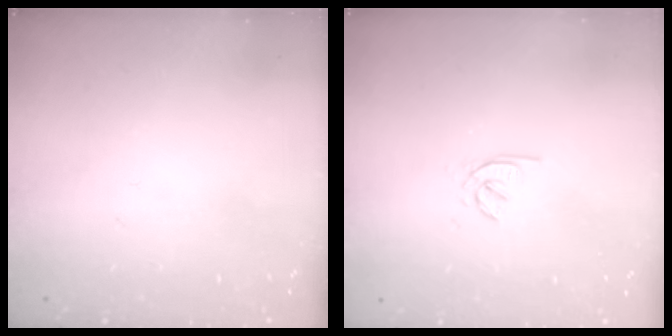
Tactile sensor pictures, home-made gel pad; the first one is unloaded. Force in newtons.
{"total": 1.8, "press": 1.8, "slide": 0.5}